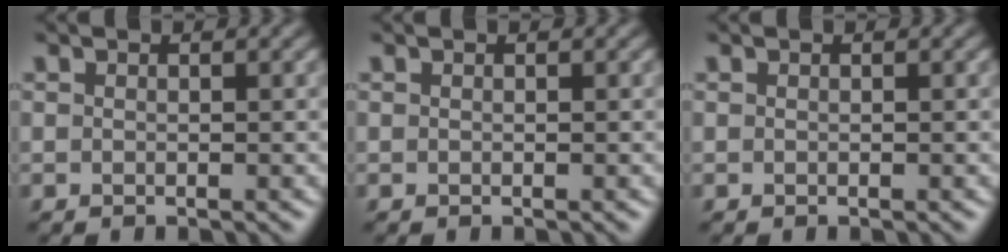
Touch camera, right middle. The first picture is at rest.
{"total": 0.0}
{"total": 0.0}